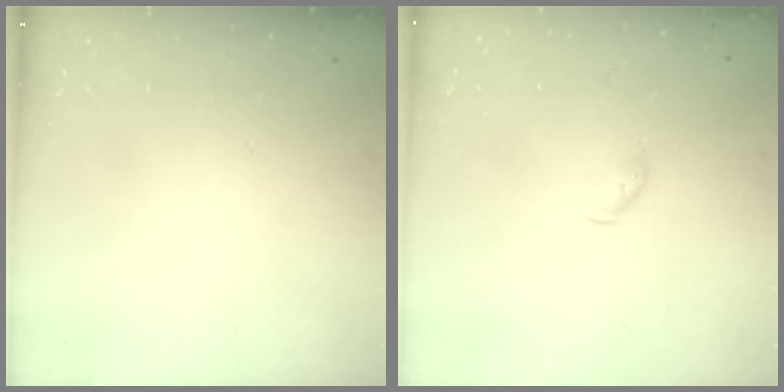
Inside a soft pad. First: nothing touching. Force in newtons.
{"total": 3.6, "press": 3.5, "slide": 0.7}